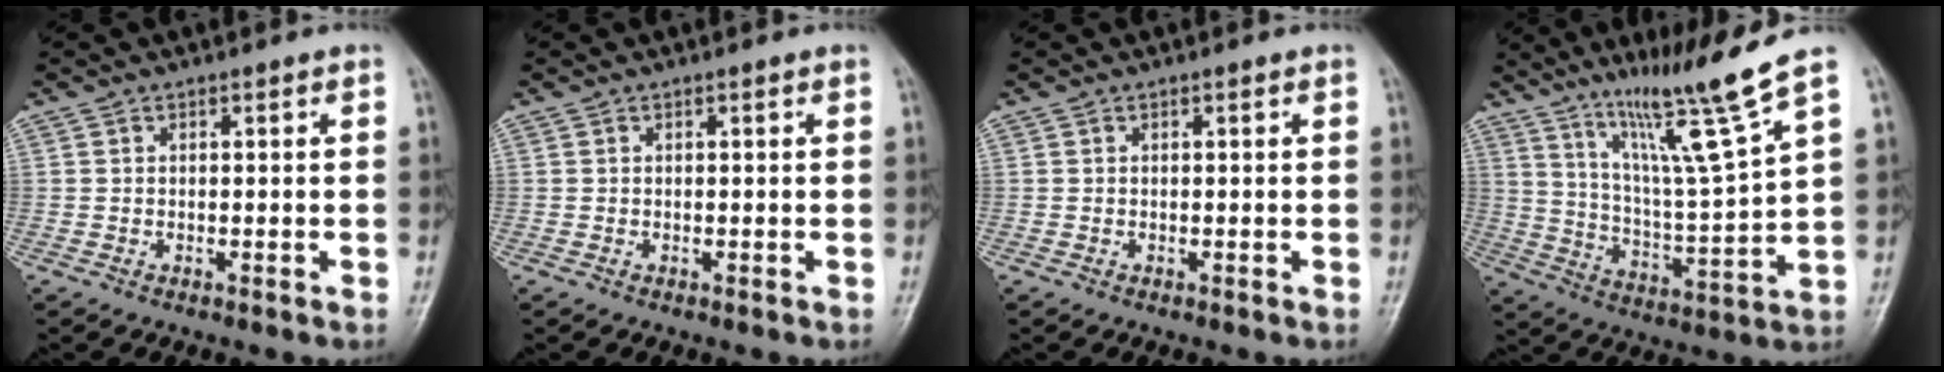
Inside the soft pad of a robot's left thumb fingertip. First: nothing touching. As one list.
[{"total": 0.0}, {"total": 0.0}, {"total": 15.3, "force": [10.3, -1.0, 11.2], "torque": [-0.183, -0.071, 0.182]}]